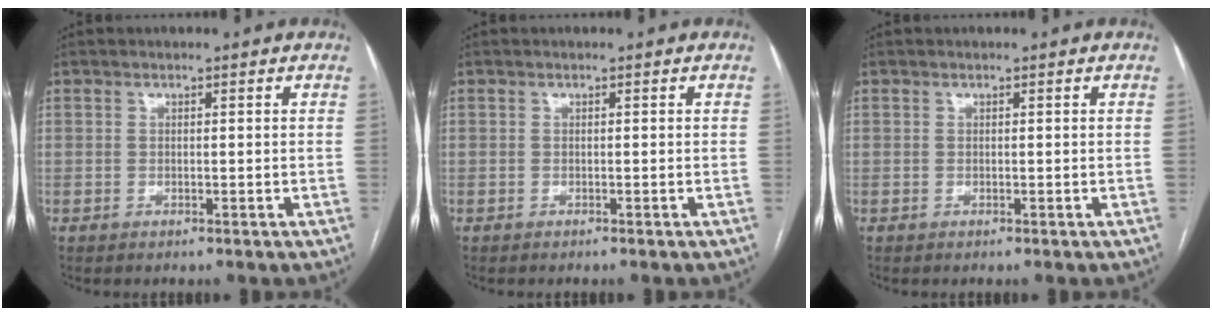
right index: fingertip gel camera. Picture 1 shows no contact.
{"total": 0.0}
{"total": 0.0}